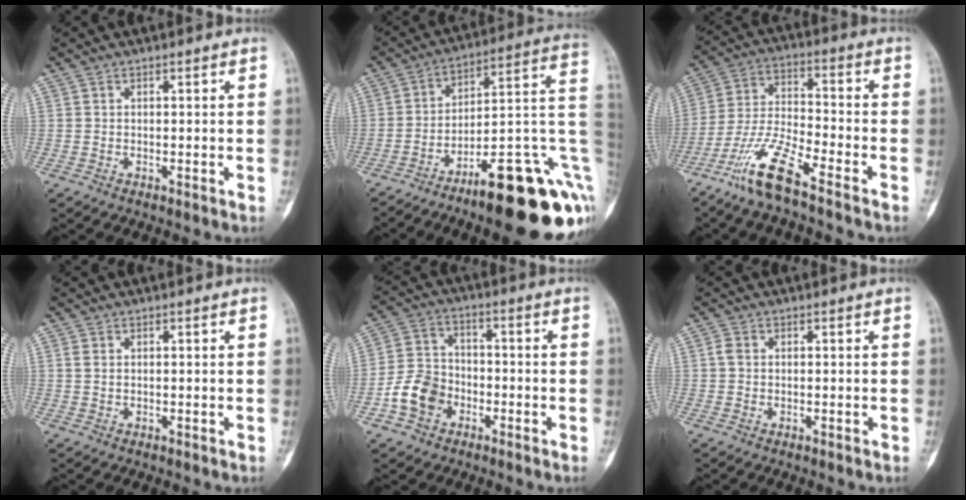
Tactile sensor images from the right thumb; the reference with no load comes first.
{"total": 23.6, "force": [-9.9, 6.2, 20.6], "torque": [-0.202, 0.086, -0.135]}
{"total": 11.4, "force": [-8.1, 1.6, 7.8], "torque": [-0.174, 0.039, -0.165]}
{"total": 1.2, "force": [0.4, 0.7, 0.8], "torque": [-0.017, 0.002, 0.010]}
{"total": 8.8, "force": [-3.6, 6.9, 4.2], "torque": [-0.064, 0.029, -0.070]}
{"total": 4.9, "force": [-0.1, 4.3, 2.4], "torque": [-0.034, 0.013, -0.013]}